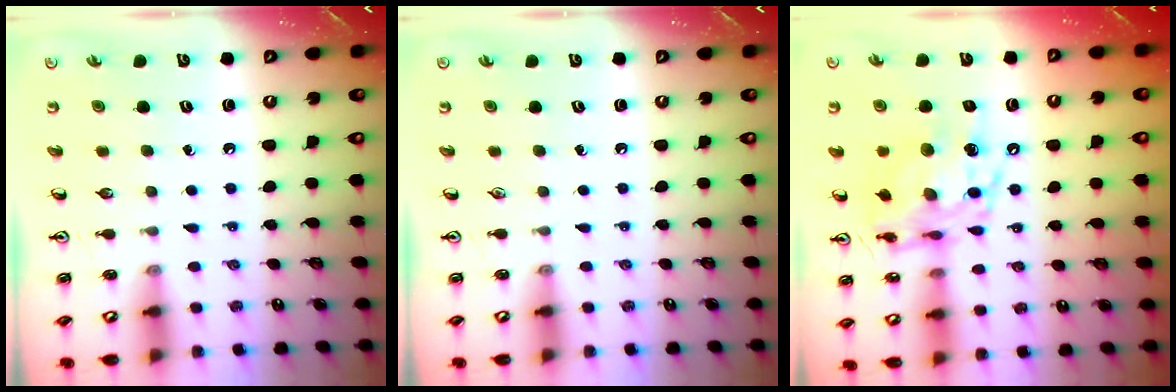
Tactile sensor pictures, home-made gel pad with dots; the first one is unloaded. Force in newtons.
{"total": 0.0}
{"total": 14.2, "press": 14.2, "slide": 1.2}